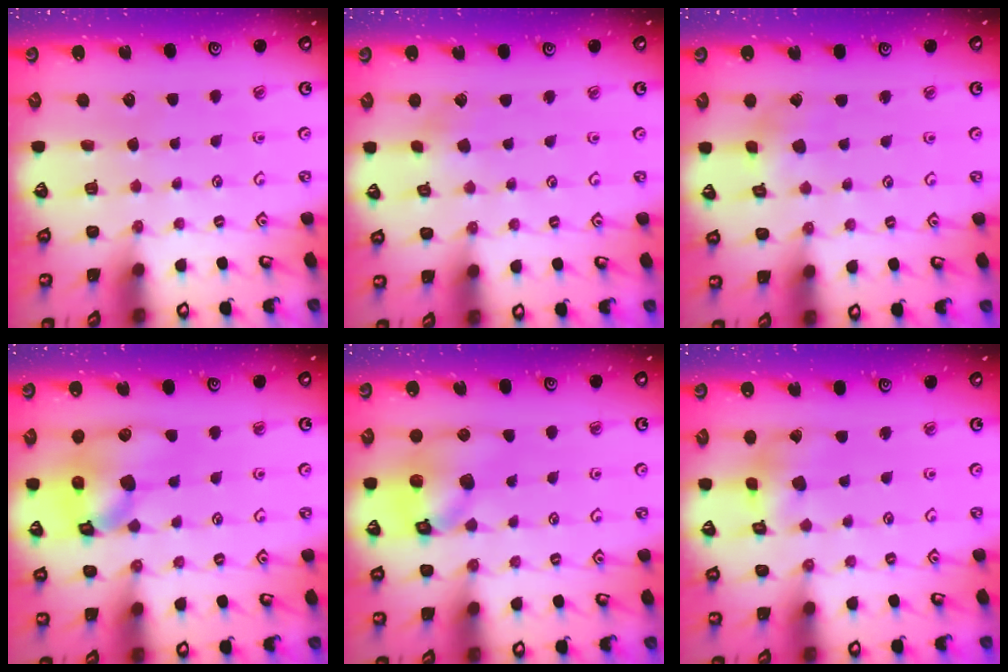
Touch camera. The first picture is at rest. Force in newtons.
{"total": 2.6, "press": 2.6, "slide": 0.2}
{"total": 2.9, "press": 2.9, "slide": 0.3}
{"total": 17.5, "press": 17.3, "slide": 2.6}
{"total": 12.2, "press": 12.1, "slide": 1.8}
{"total": 6.9, "press": 6.9, "slide": 0.8}